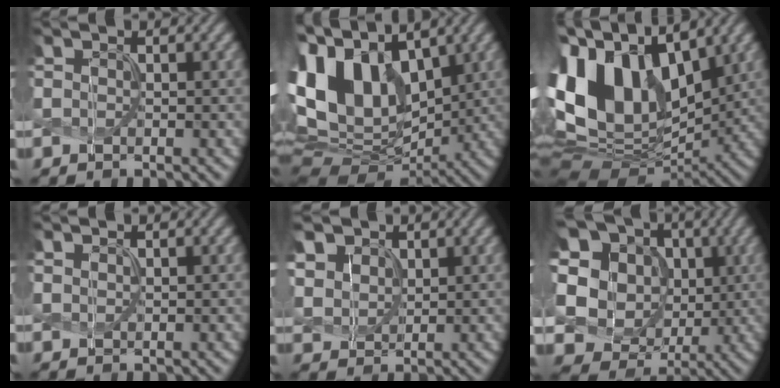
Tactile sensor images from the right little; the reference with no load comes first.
{"total": 16.5, "force": [4.3, 10.9, 11.6], "torque": [-0.249, 0.015, 0.085]}
{"total": 15.1, "force": [2.7, 9.8, 11.1], "torque": [-0.247, 0.017, 0.045]}
{"total": 0.5, "force": [0.5, 0.0, 0.2], "torque": [-0.008, 0.000, 0.011]}
{"total": 5.2, "force": [3.0, 3.5, 2.3], "torque": [-0.100, 0.009, 0.066]}
{"total": 16.8, "force": [3.1, 14.8, 7.3], "torque": [-0.206, 0.031, 0.042]}